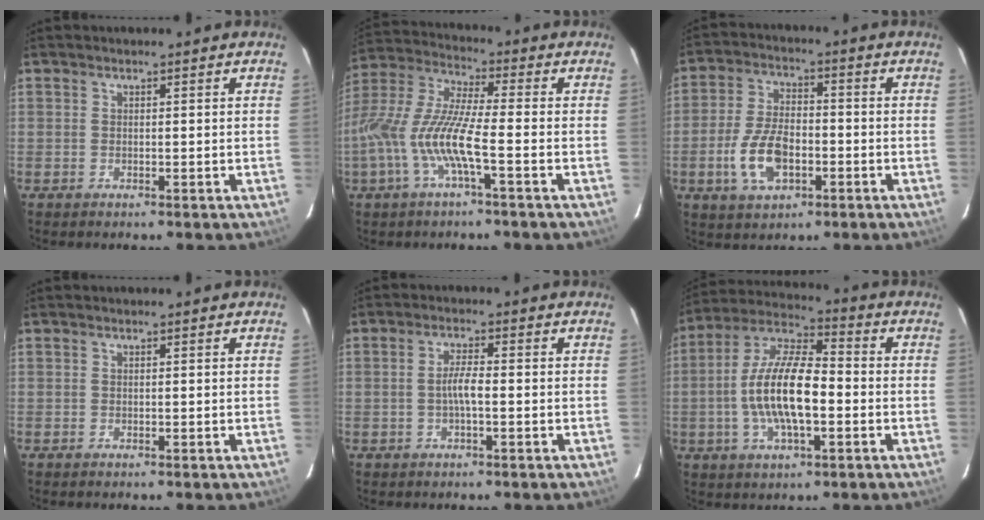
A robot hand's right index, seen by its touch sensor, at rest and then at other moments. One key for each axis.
{"total": 13.4, "fx": -4.5, "fy": 1.7, "fz": 12.6, "tx": -0.260, "ty": -0.005, "tz": -0.091}
{"total": 10.6, "fx": -3.5, "fy": 5.8, "fz": 8.2, "tx": -0.174, "ty": 0.003, "tz": -0.058}
{"total": 0.0}
{"total": 3.1, "fx": -0.7, "fy": 0.4, "fz": 3.0, "tx": -0.059, "ty": 0.004, "tz": -0.013}
{"total": 14.6, "fx": -2.4, "fy": 5.3, "fz": 13.4, "tx": -0.266, "ty": 0.005, "tz": -0.050}